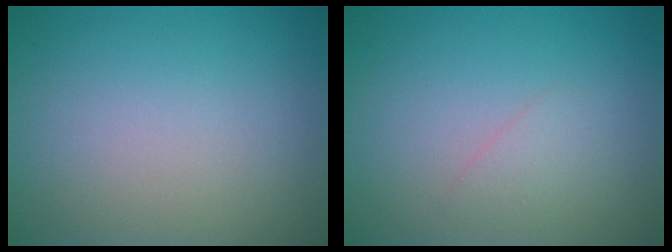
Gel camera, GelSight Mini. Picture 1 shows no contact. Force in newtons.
{"total": 1.0, "press": 1.0, "slide": 0.0}